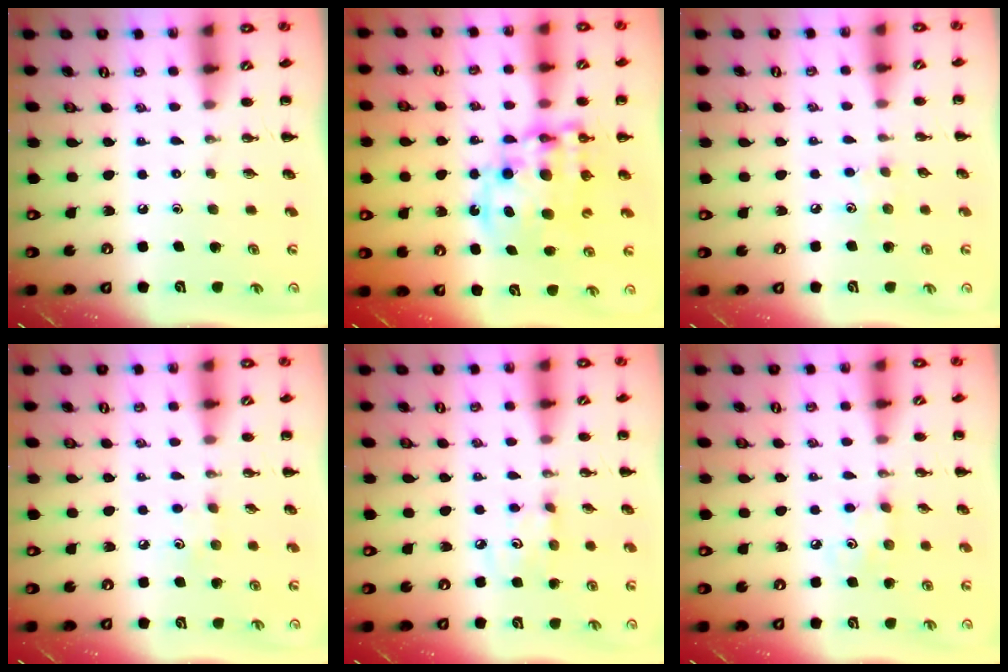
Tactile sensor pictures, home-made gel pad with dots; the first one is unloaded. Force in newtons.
{"total": 15.0, "press": 14.6, "slide": 3.1}
{"total": 4.5, "press": 4.4, "slide": 1.2}
{"total": 4.4, "press": 4.2, "slide": 1.1}
{"total": 3.9, "press": 3.7, "slide": 1.0}
{"total": 4.2, "press": 4.1, "slide": 0.8}